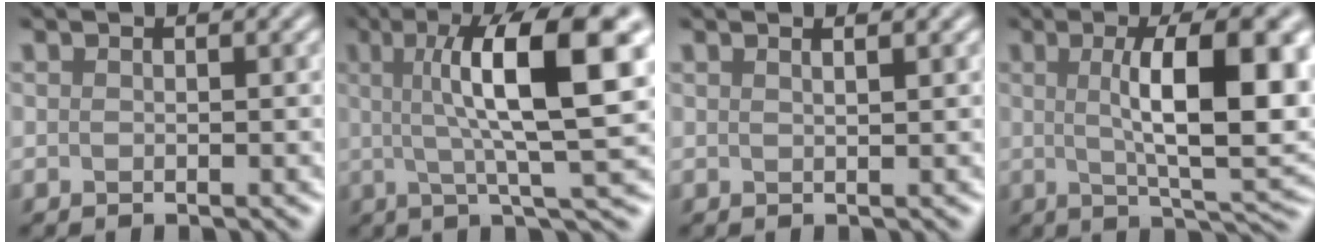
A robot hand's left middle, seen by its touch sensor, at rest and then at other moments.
{"total": 11.8, "force": [2.6, 2.6, 11.2], "torque": [-0.148, 0.010, 0.038]}
{"total": 1.5, "force": [1.0, 0.6, 1.1], "torque": [-0.003, 0.001, 0.002]}
{"total": 11.2, "force": [1.6, 3.1, 10.7], "torque": [-0.140, 0.004, 0.025]}